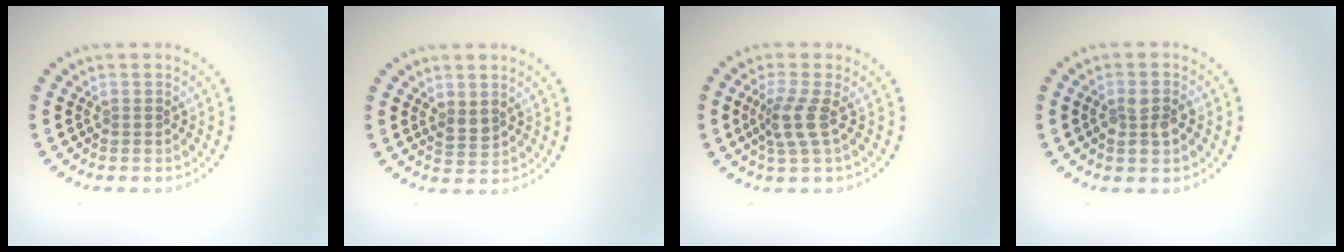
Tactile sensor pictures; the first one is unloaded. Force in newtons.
{"total": 1.3, "press": 1.2, "slide": 0.5}
{"total": 2.5, "press": 1.9, "slide": 1.6}
{"total": 2.6, "press": 2.5, "slide": 0.5}